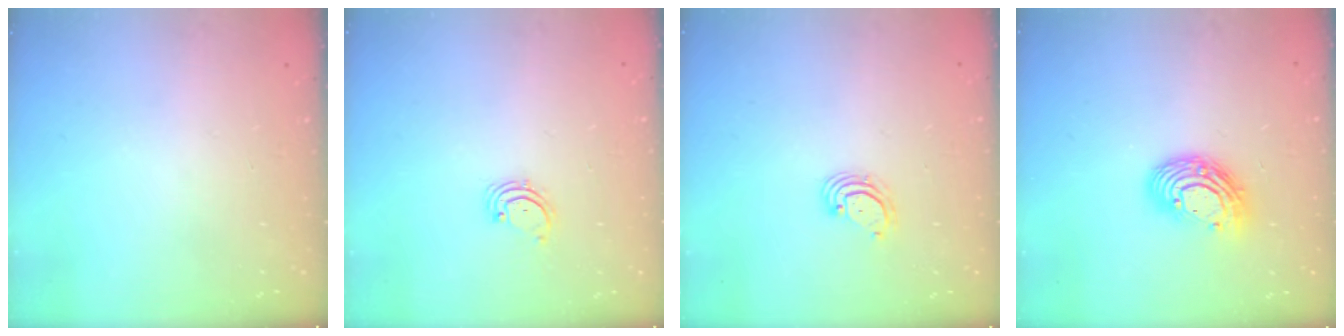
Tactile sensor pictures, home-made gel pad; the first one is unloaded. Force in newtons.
{"total": 2.1, "press": 2.1, "slide": 0.3}
{"total": 2.8, "press": 2.8, "slide": 0.2}
{"total": 11.8, "press": 11.7, "slide": 0.9}